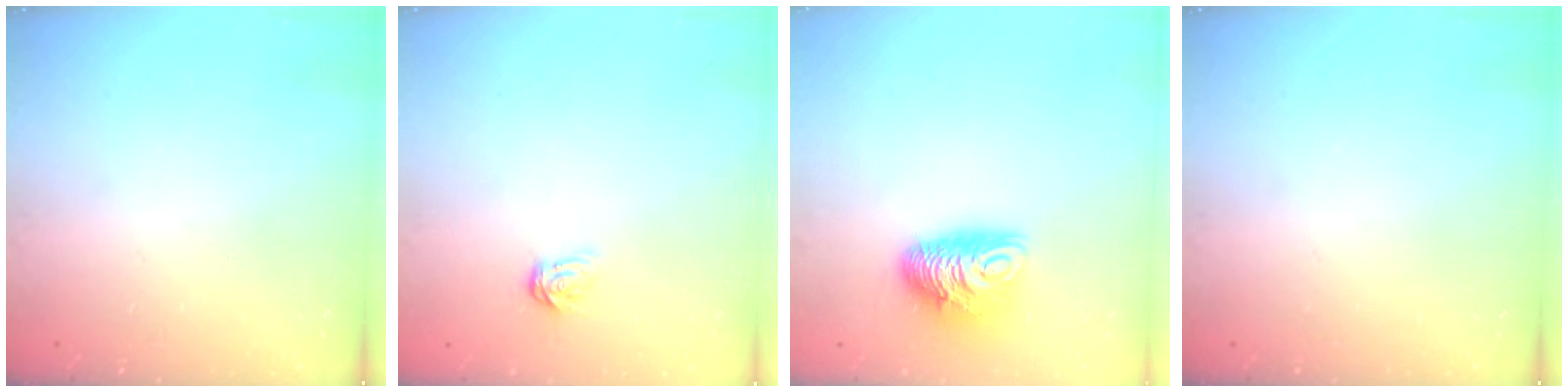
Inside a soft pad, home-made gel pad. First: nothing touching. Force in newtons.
{"total": 4.2, "press": 4.2, "slide": 0.4}
{"total": 10.3, "press": 10.3, "slide": 0.4}
{"total": 0.0}